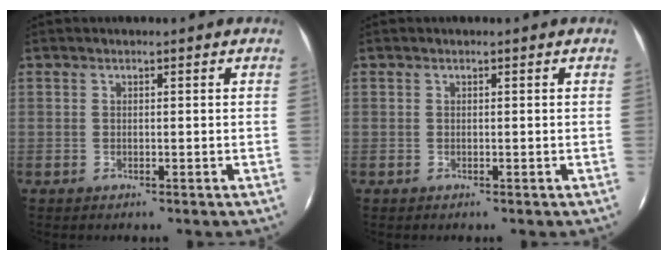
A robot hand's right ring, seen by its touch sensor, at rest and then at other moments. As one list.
[{"total": 0.0}]